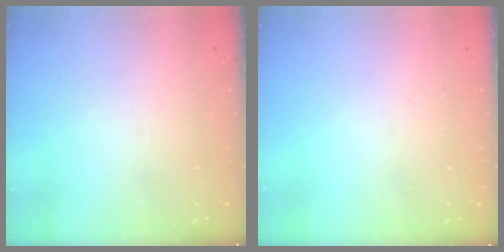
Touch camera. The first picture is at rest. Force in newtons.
{"total": 0.0}